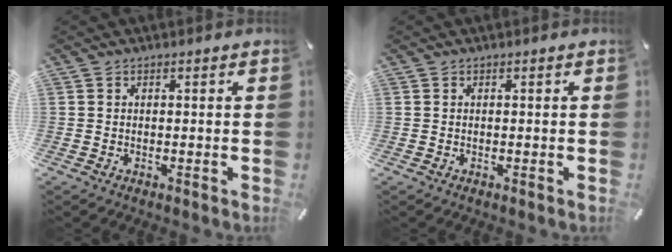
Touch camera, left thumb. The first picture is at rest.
{"total": 0.0}